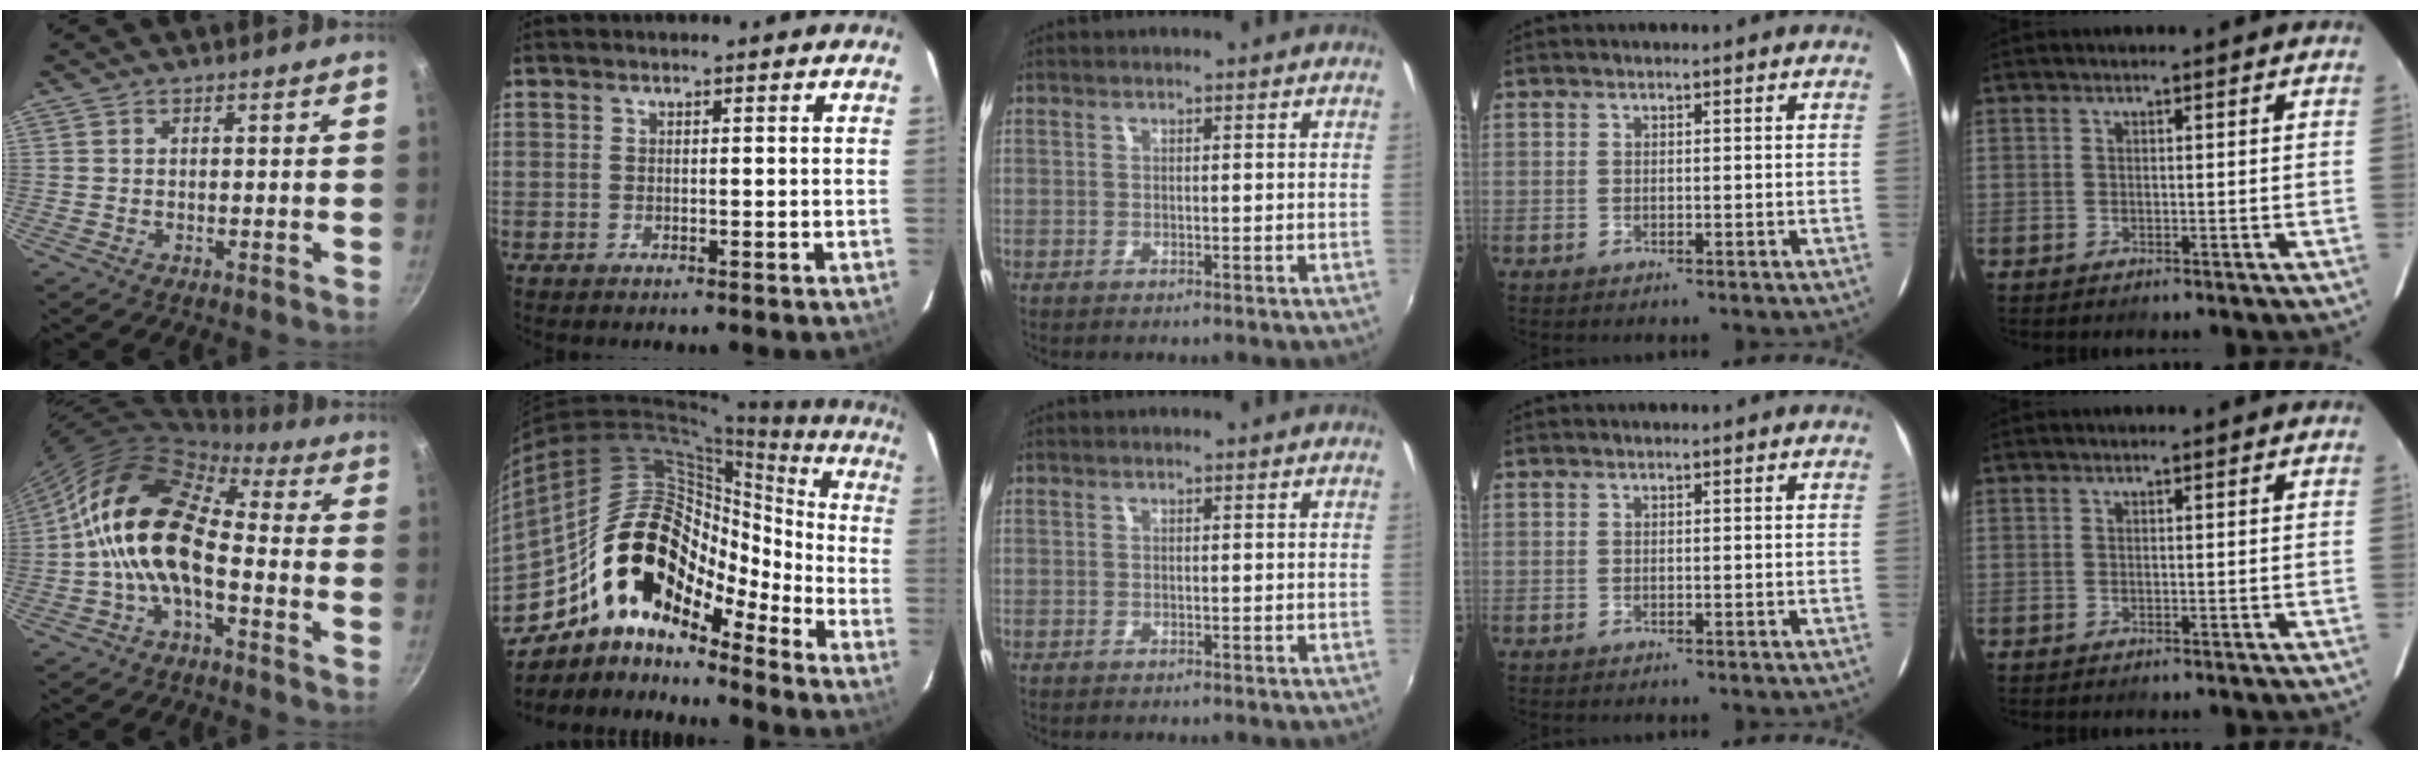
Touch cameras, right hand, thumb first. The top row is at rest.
{"thumb": {"total": 14.6, "force": [-2.4, 8.0, 12.0], "torque": [-0.203, 0.038, -0.063]}, "index": {"total": 21.3, "force": [-12.8, 11.5, 12.5], "torque": [-0.227, 0.028, -0.235]}}